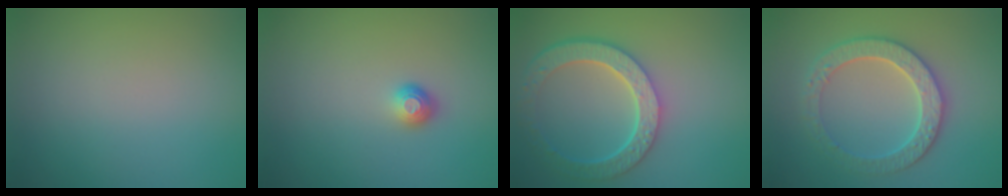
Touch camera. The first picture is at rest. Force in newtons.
{"total": 1.0, "press": 0.9, "slide": 0.4}
{"total": 6.1, "press": 4.8, "slide": 3.8}
{"total": 3.6, "press": 3.5, "slide": 0.4}